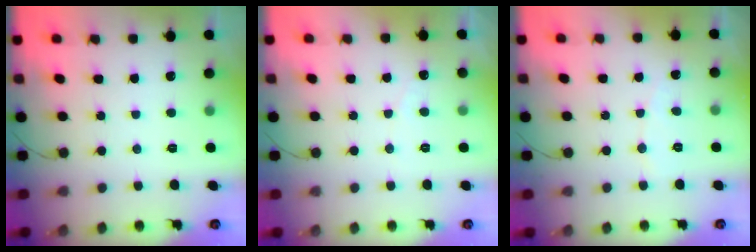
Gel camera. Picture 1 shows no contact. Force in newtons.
{"total": 2.4, "press": 2.4, "slide": 0.2}
{"total": 3.3, "press": 3.3, "slide": 0.4}